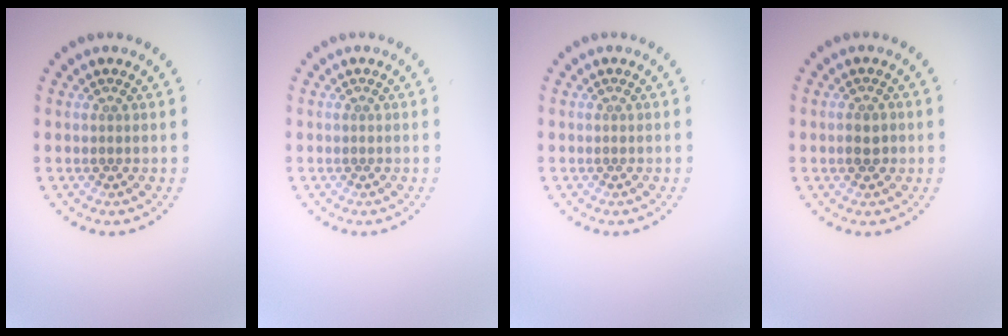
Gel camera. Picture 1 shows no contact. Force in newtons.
{"total": 0.0}
{"total": 0.0}
{"total": 1.8, "press": 1.8, "slide": 0.2}